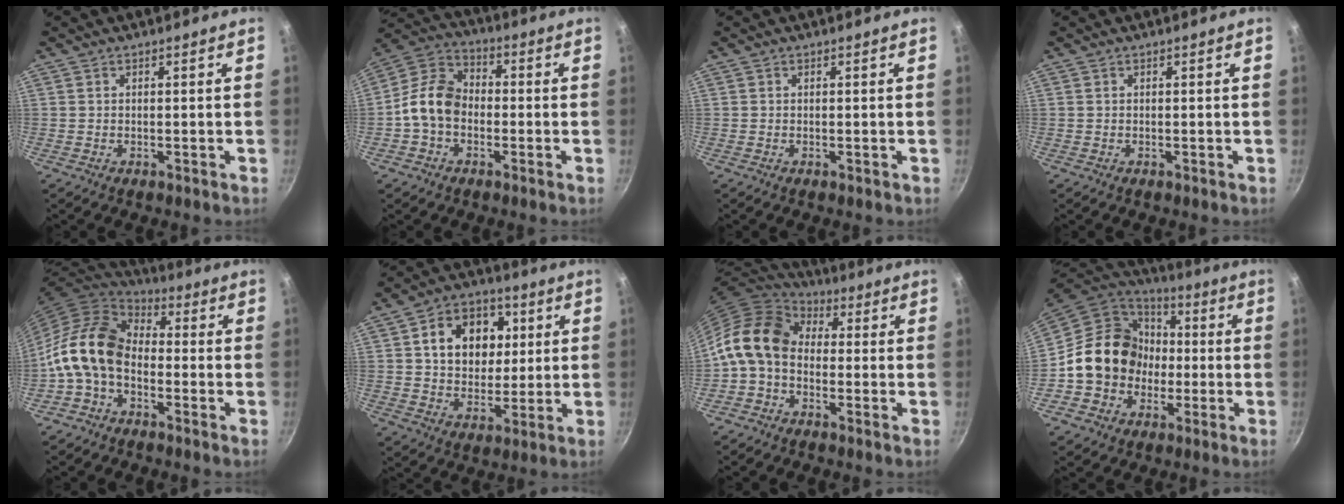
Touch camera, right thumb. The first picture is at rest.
{"total": 10.4, "force": [-1.9, 7.8, 6.6], "torque": [-0.096, 0.034, -0.059]}
{"total": 0.0}
{"total": 0.0}
{"total": 13.6, "force": [-3.0, 9.4, 9.4], "torque": [-0.156, 0.044, -0.080]}
{"total": 14.3, "force": [3.3, 11.2, 8.2], "torque": [-0.092, 0.003, 0.051]}
{"total": 12.4, "force": [-0.8, 9.2, 8.2], "torque": [-0.138, 0.037, -0.038]}
{"total": 17.4, "force": [-1.6, 15.2, 8.2], "torque": [-0.110, 0.050, -0.032]}